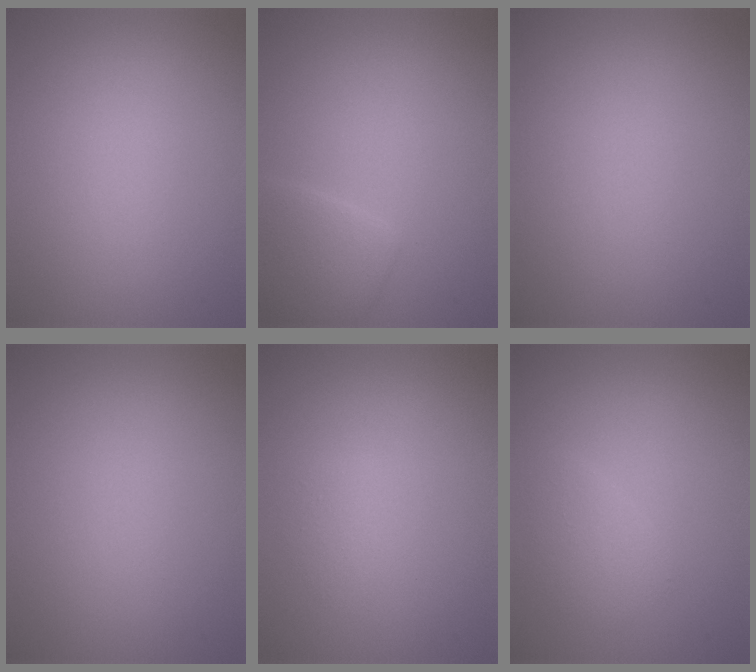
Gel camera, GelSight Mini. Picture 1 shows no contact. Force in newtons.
{"total": 2.6, "press": 2.6, "slide": 0.1}
{"total": 0.0}
{"total": 0.0}
{"total": 1.1, "press": 1.1, "slide": 0.1}
{"total": 1.5, "press": 1.5, "slide": 0.1}